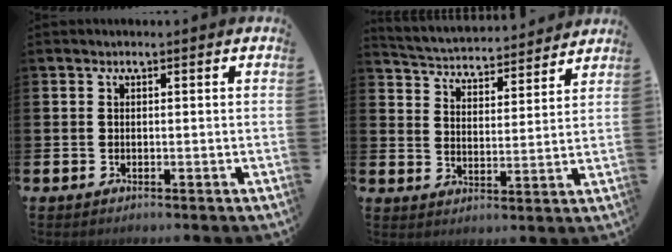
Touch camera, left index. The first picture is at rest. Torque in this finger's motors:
{"motor_torque": [0.94, -1.21, 0.28, 0.08]}